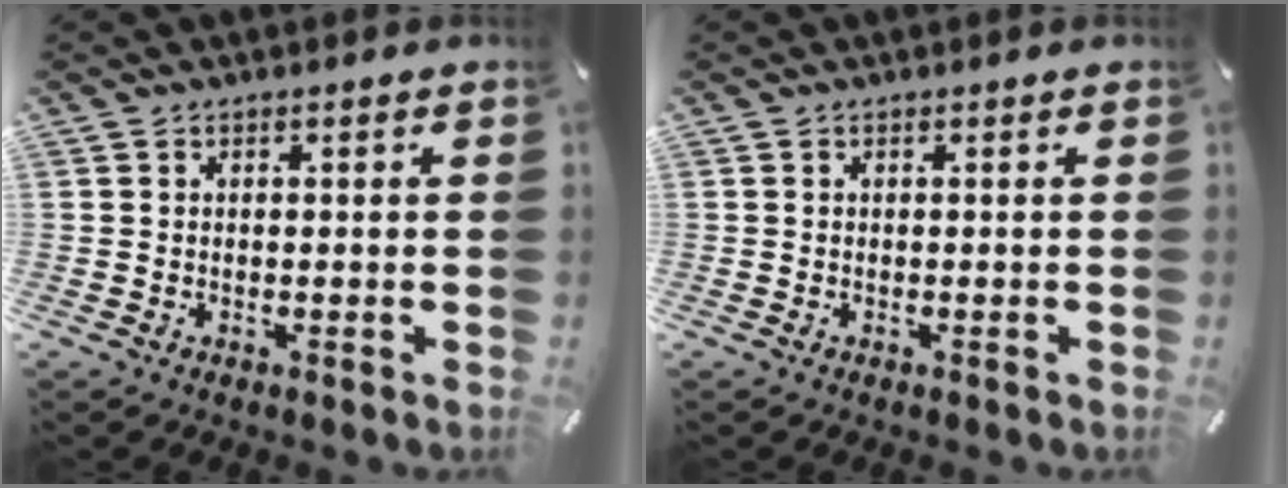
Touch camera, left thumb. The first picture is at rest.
{"total": 0.0}